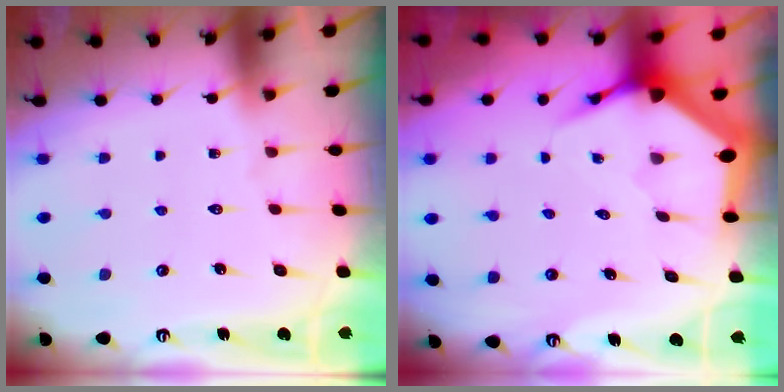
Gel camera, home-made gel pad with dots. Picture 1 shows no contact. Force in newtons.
{"total": 5.1, "press": 5.1, "slide": 0.6}